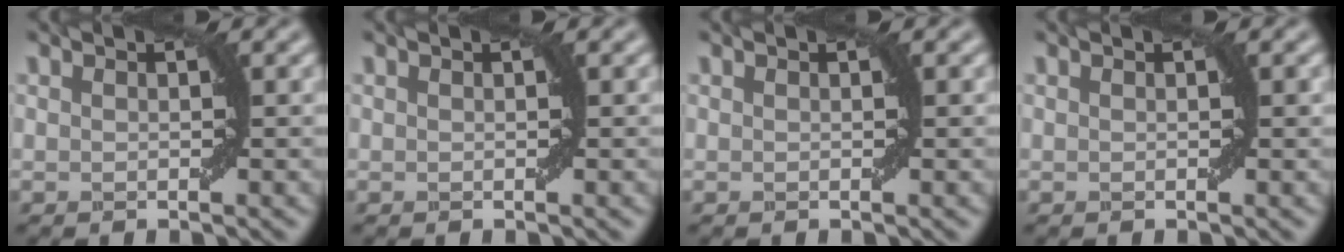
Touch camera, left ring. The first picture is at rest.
{"total": 0.0}
{"total": 0.0}
{"total": 0.0}